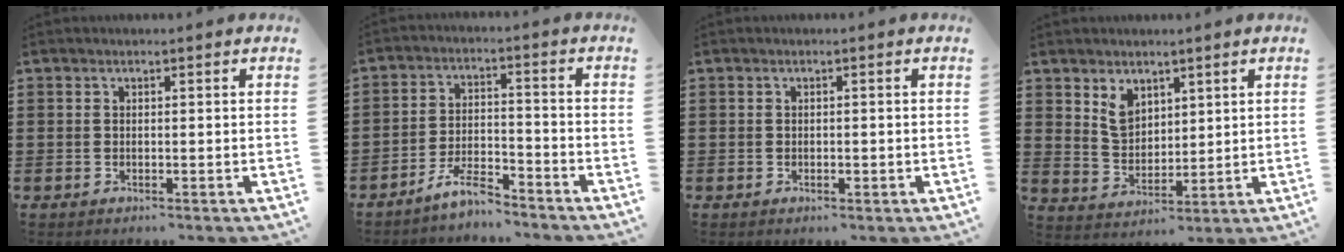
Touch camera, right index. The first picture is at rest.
{"total": 5.8, "force": [-5.4, 1.0, 2.1], "torque": [-0.048, 0.006, -0.105]}
{"total": 0.6, "force": [-0.2, 0.3, 0.5], "torque": [-0.010, 0.000, -0.003]}
{"total": 5.0, "force": [3.0, 3.4, 2.0], "torque": [-0.053, 0.008, 0.058]}